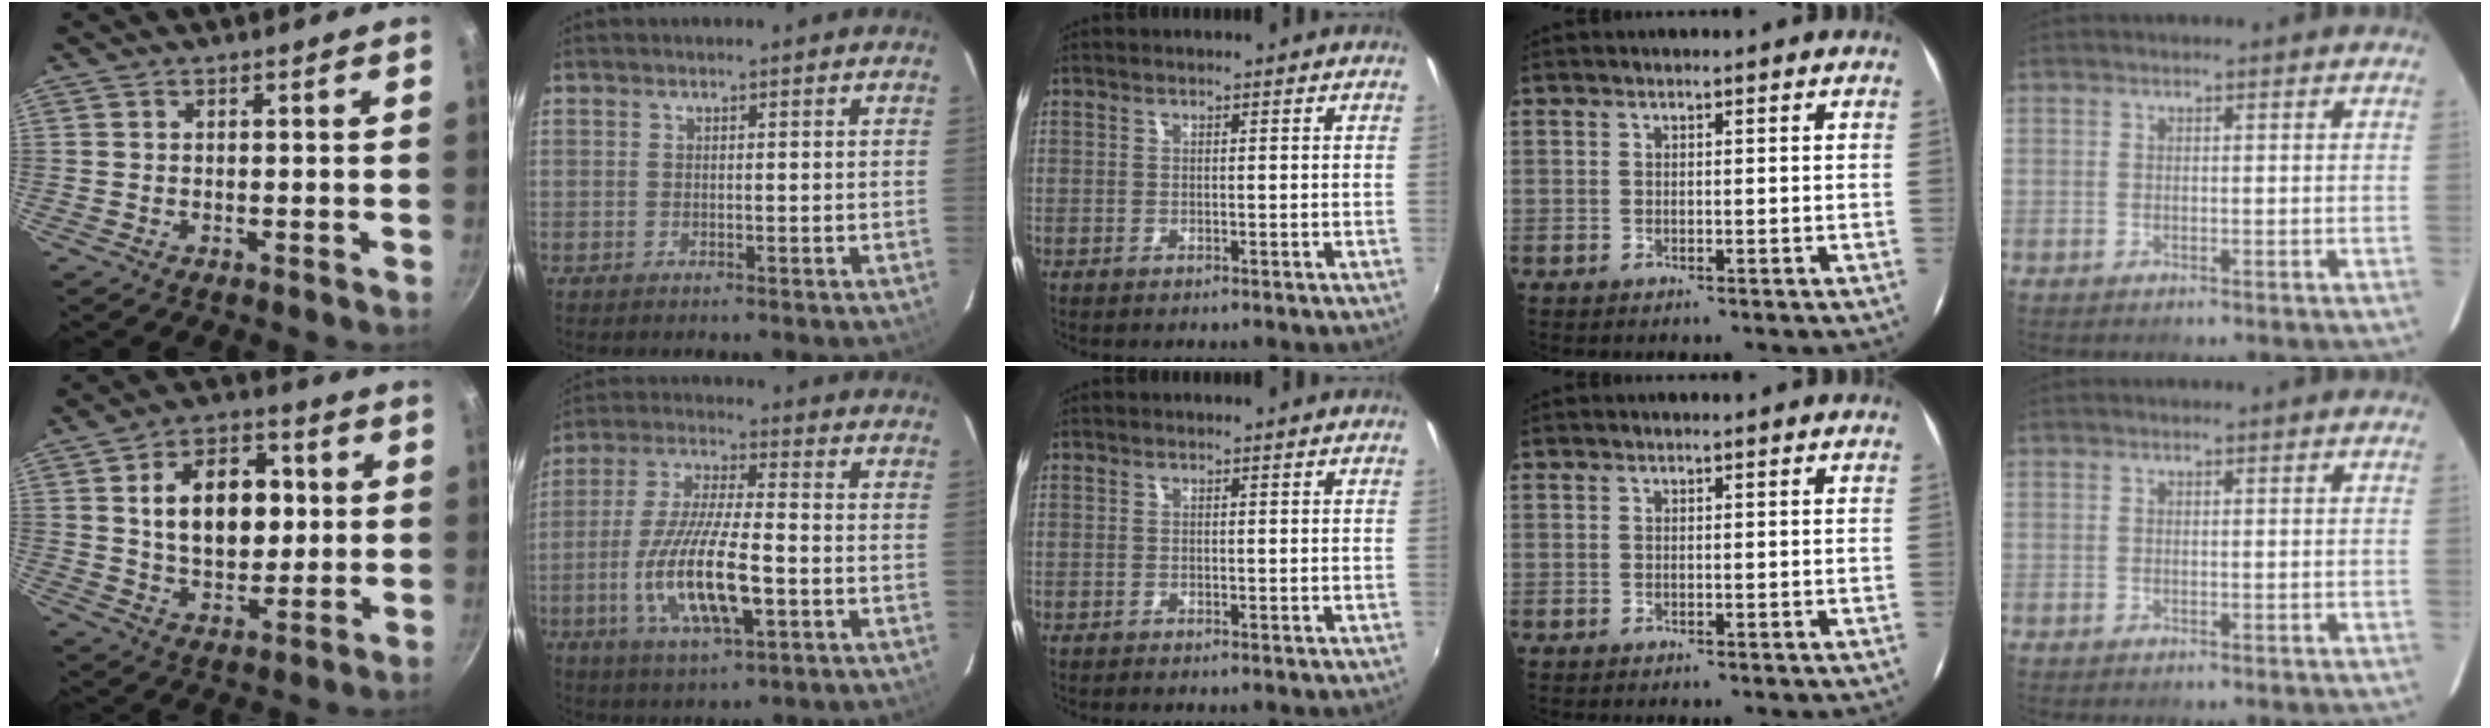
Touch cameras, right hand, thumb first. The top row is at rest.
{"thumb": {"total": 15.6, "force": [2.3, 10.4, 11.4], "torque": [-0.138, 0.003, 0.036]}, "index": {"total": 15.3, "force": [-4.4, 3.8, 14.1], "torque": [-0.290, -0.014, -0.080]}}